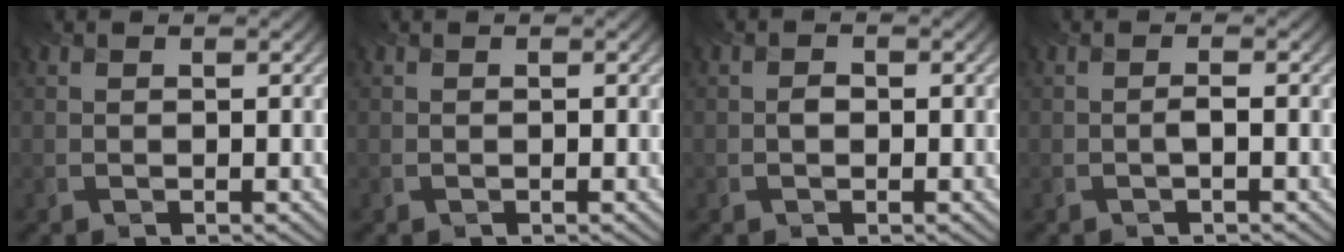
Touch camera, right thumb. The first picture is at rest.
{"total": 0.0}
{"total": 0.9, "force": [-0.2, 0.7, 0.6], "torque": [-0.011, -0.001, -0.005]}
{"total": 1.0, "force": [-0.3, 0.1, 0.9], "torque": [-0.016, 0.004, -0.006]}